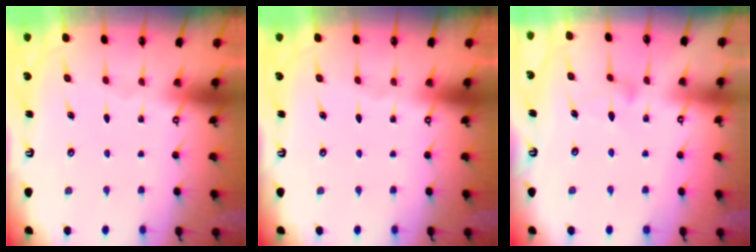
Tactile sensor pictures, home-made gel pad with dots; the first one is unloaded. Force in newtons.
{"total": 0.0}
{"total": 7.8, "press": 7.8, "slide": 0.5}